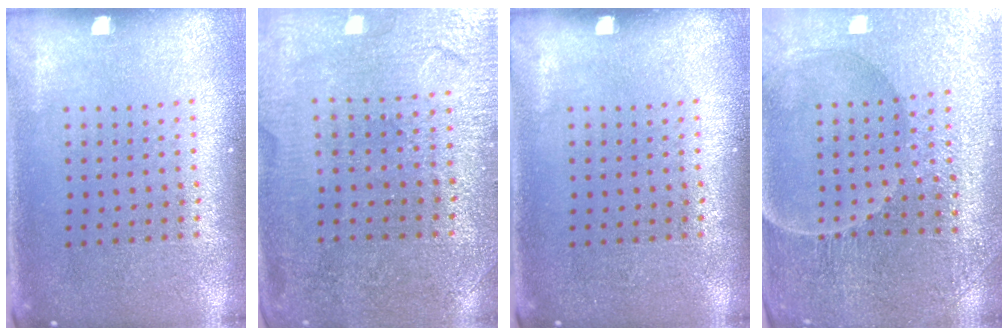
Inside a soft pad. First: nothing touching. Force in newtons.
{"total": 1.5, "press": 1.5, "slide": 0.2}
{"total": 0.0}
{"total": 3.5, "press": 3.5, "slide": 0.2}